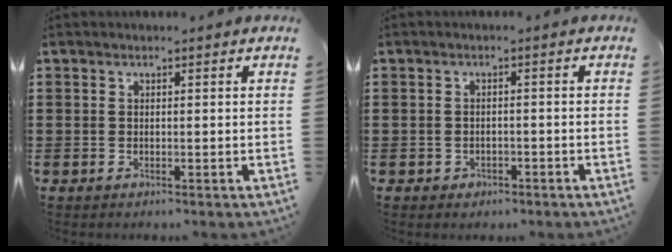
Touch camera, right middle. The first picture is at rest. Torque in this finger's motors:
{"motor_torque": [0.01, 0.02, 0.01, 0.00]}